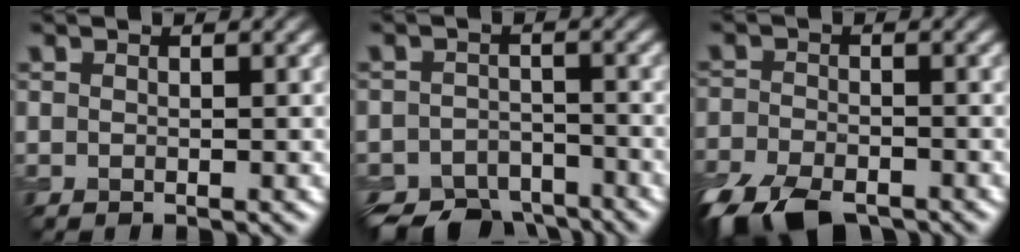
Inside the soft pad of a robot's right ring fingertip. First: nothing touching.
{"total": 6.6, "force": [-5.5, 3.1, 2.0], "torque": [-0.022, -0.012, -0.091]}
{"total": 9.0, "force": [-6.7, 4.1, 4.4], "torque": [-0.090, -0.037, -0.115]}